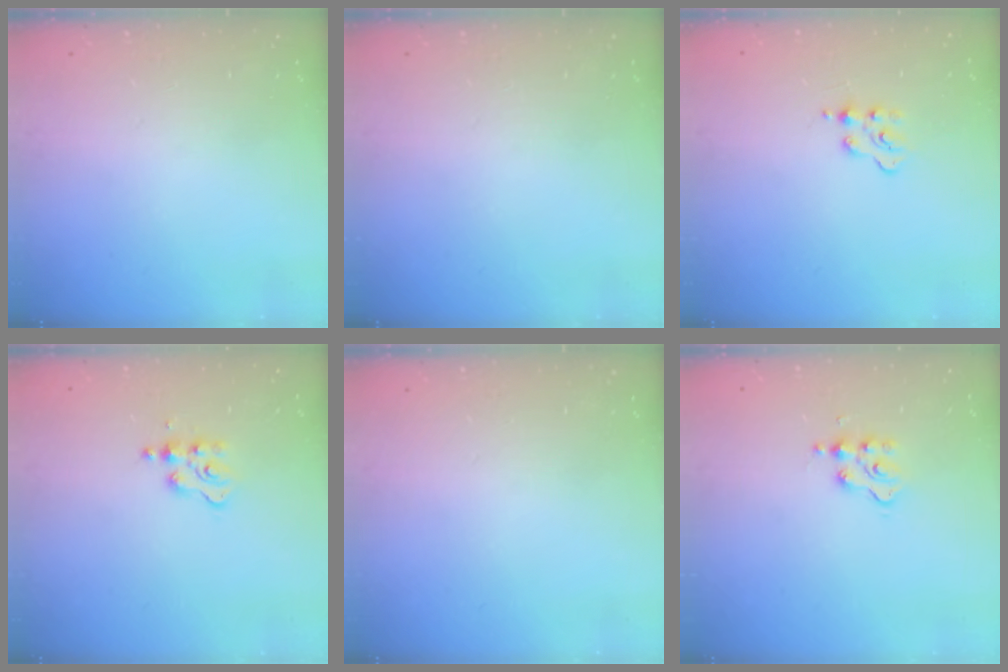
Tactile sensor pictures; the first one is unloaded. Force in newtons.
{"total": 0.0}
{"total": 3.0, "press": 3.0, "slide": 0.4}
{"total": 2.1, "press": 2.0, "slide": 0.4}
{"total": 0.0}
{"total": 3.3, "press": 3.3, "slide": 0.3}